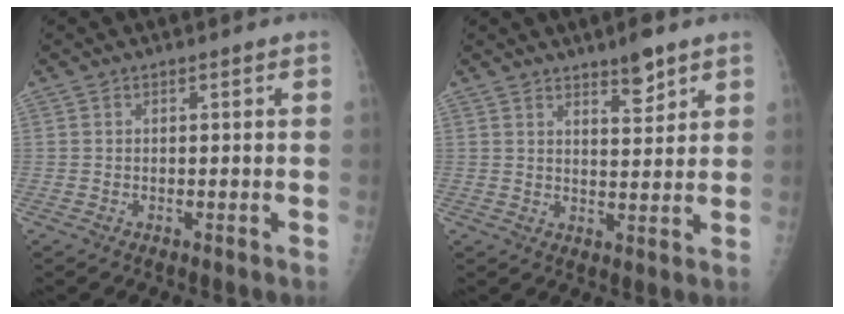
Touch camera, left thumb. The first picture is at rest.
{"total": 5.0, "force": [3.6, 1.5, 3.1], "torque": [-0.035, -0.028, 0.056]}